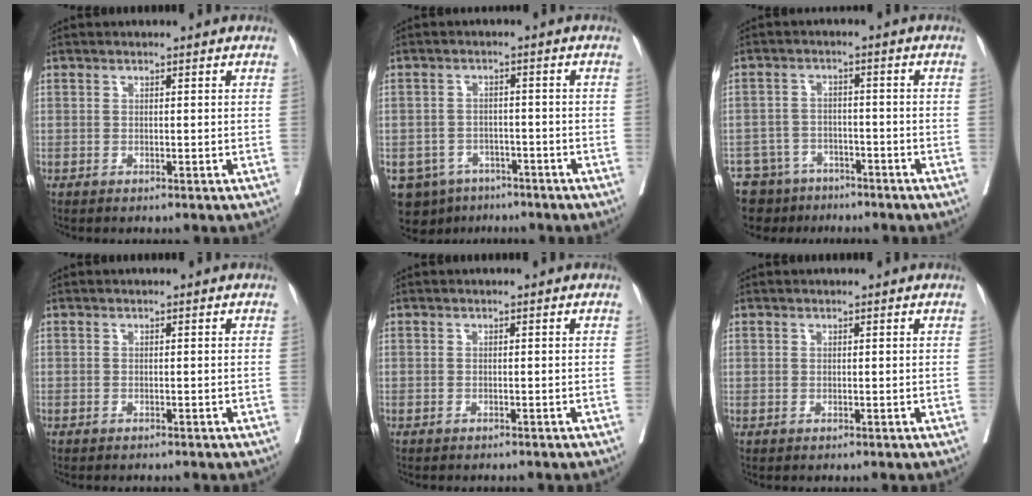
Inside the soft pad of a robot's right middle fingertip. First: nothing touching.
{"total": 7.9, "force": [-5.1, 5.6, 2.0], "torque": [-0.039, 0.003, -0.072]}
{"total": 7.7, "force": [-5.9, 4.9, 0.5], "torque": [-0.013, 0.014, -0.092]}
{"total": 0.8, "force": [-0.7, 0.2, 0.2], "torque": [-0.007, -0.001, -0.013]}
{"total": 1.1, "force": [-1.0, 0.3, 0.3], "torque": [-0.010, -0.002, -0.015]}
{"total": 0.6, "force": [0.2, 0.5, 0.0], "torque": [0.008, 0.003, 0.003]}